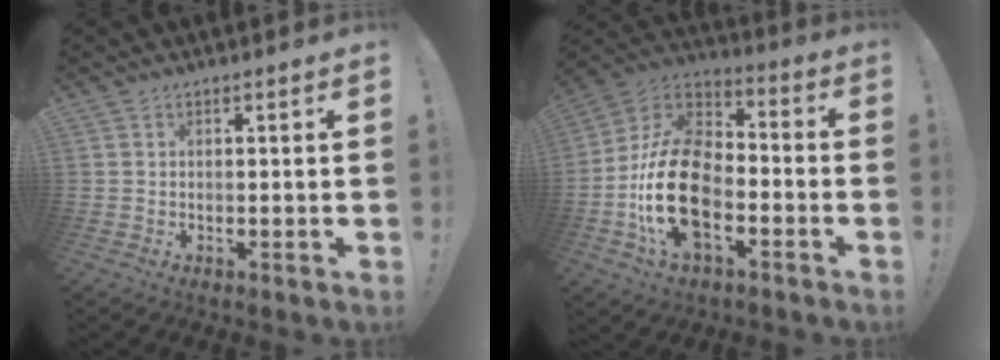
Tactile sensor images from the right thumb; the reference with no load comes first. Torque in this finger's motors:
{"motor_torque": [2.47, 2.54, 1.52, -1.25, 0.70]}